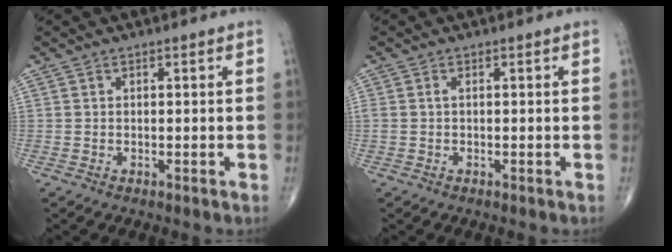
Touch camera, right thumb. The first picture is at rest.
{"total": 0.8, "force": [0.1, 0.3, 0.7], "torque": [-0.022, 0.006, 0.003]}